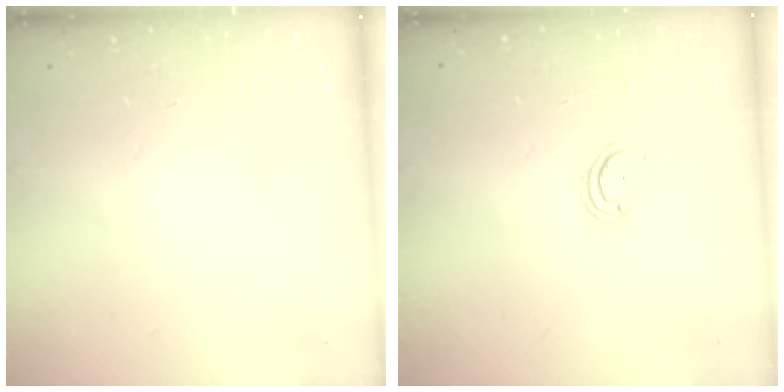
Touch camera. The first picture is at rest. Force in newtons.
{"total": 3.1, "press": 3.1, "slide": 0.5}